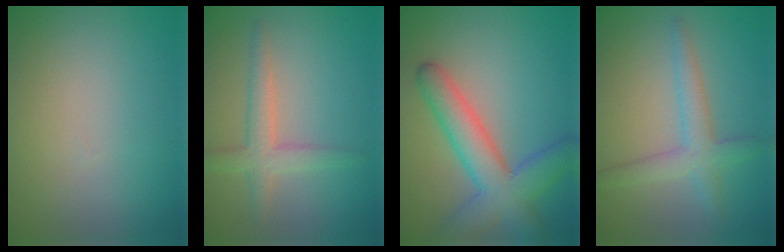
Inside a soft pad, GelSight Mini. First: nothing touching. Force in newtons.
{"total": 2.9, "press": 2.9, "slide": 0.2}
{"total": 6.7, "press": 6.7, "slide": 0.2}
{"total": 2.6, "press": 2.6, "slide": 0.2}